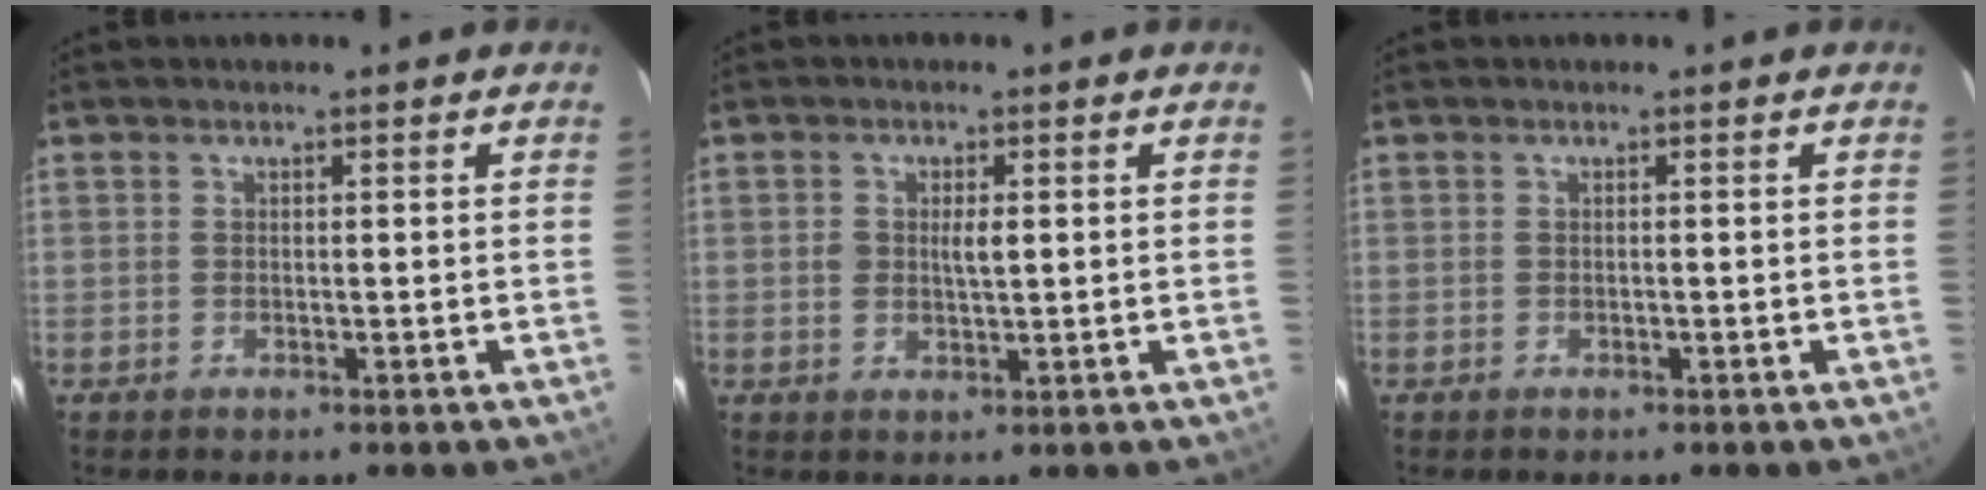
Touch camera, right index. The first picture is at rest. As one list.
[{"total": 2.9, "force": [0.5, 1.2, 2.6], "torque": [-0.047, -0.001, 0.009]}, {"total": 0.0}]